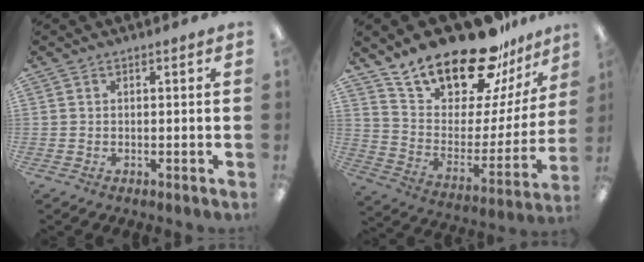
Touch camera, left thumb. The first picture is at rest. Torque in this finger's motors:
{"motor_torque": [1.84, 1.84, 1.46, -1.31, 0.09]}